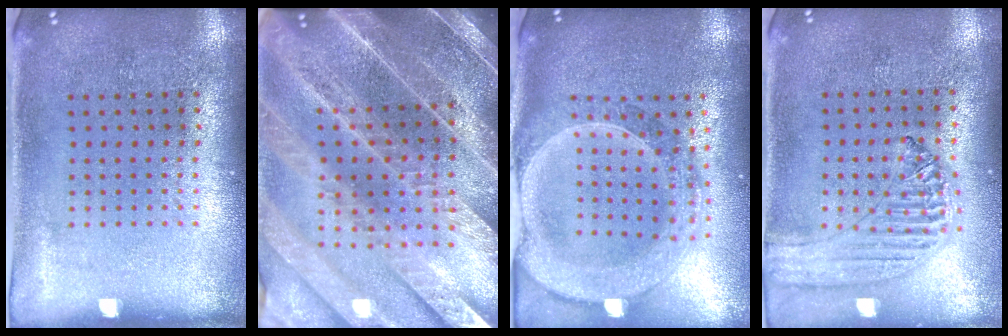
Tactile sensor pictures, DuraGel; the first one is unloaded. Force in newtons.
{"total": 4.4, "press": 4.0, "slide": 1.9}
{"total": 2.8, "press": 2.4, "slide": 1.3}
{"total": 1.3, "press": 1.3, "slide": 0.3}